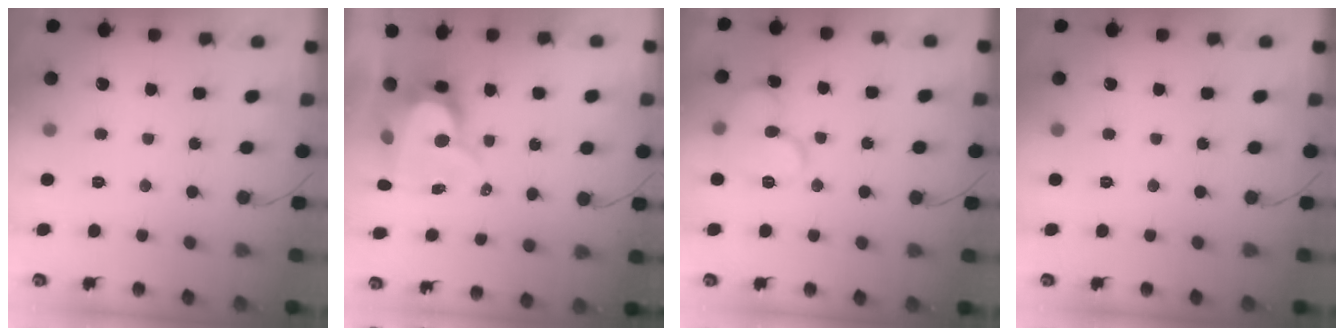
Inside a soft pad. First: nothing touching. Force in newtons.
{"total": 10.5, "press": 10.4, "slide": 0.8}
{"total": 11.7, "press": 11.6, "slide": 1.3}
{"total": 0.0}